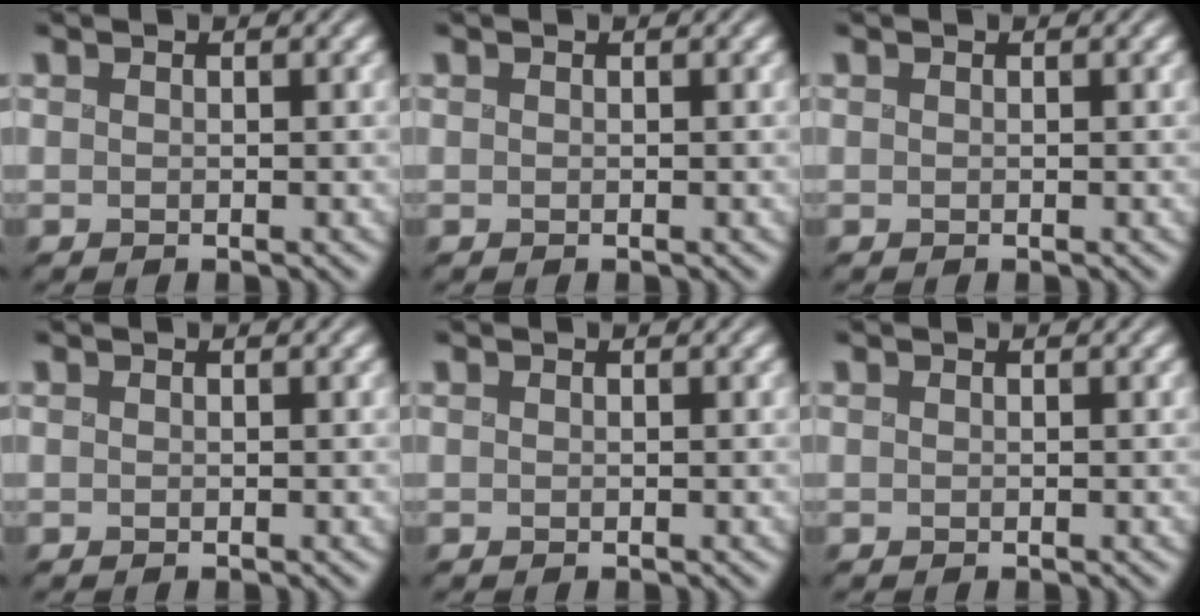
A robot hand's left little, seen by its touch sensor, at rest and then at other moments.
{"total": 0.0}
{"total": 0.0}
{"total": 0.0}
{"total": 0.0}
{"total": 0.0}